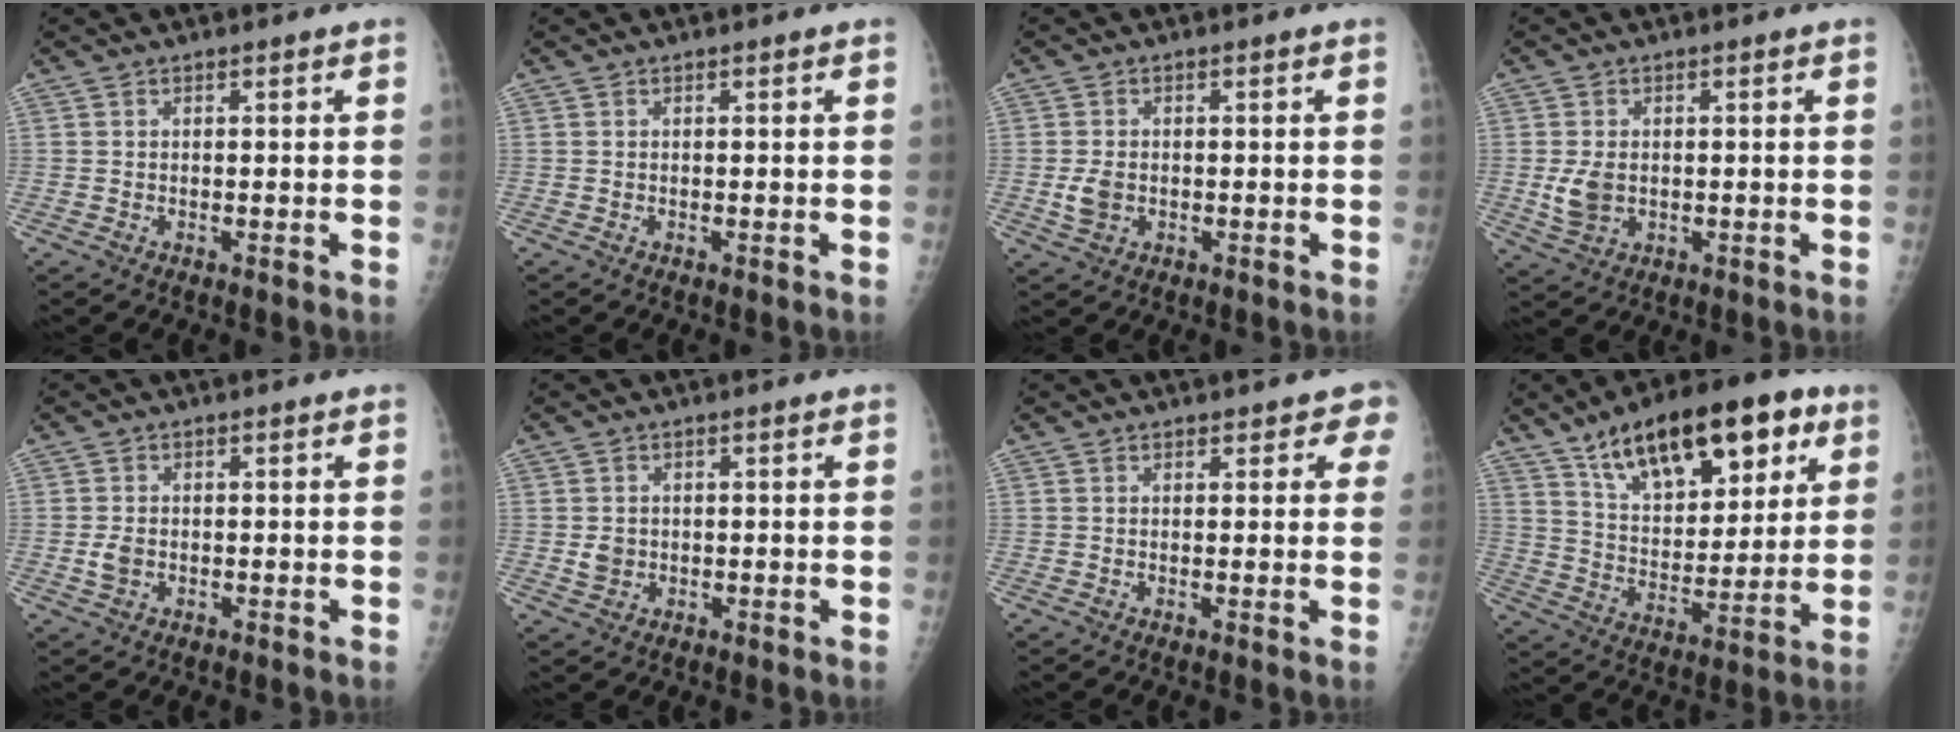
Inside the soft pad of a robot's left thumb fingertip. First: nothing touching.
{"total": 0.0}
{"total": 3.5, "force": [-0.6, 2.5, 2.3], "torque": [-0.048, 0.001, -0.008]}
{"total": 4.9, "force": [-0.3, 3.4, 3.4], "torque": [-0.065, -0.004, 0.002]}
{"total": 2.6, "force": [-0.5, 1.9, 1.8], "torque": [-0.035, 0.003, -0.008]}
{"total": 2.7, "force": [-0.1, 2.3, 1.2], "torque": [-0.011, 0.002, 0.002]}
{"total": 3.0, "force": [2.1, 1.7, 1.1], "torque": [0.024, -0.005, 0.016]}
{"total": 23.3, "force": [12.6, 10.7, 16.4], "torque": [-0.216, -0.025, 0.208]}